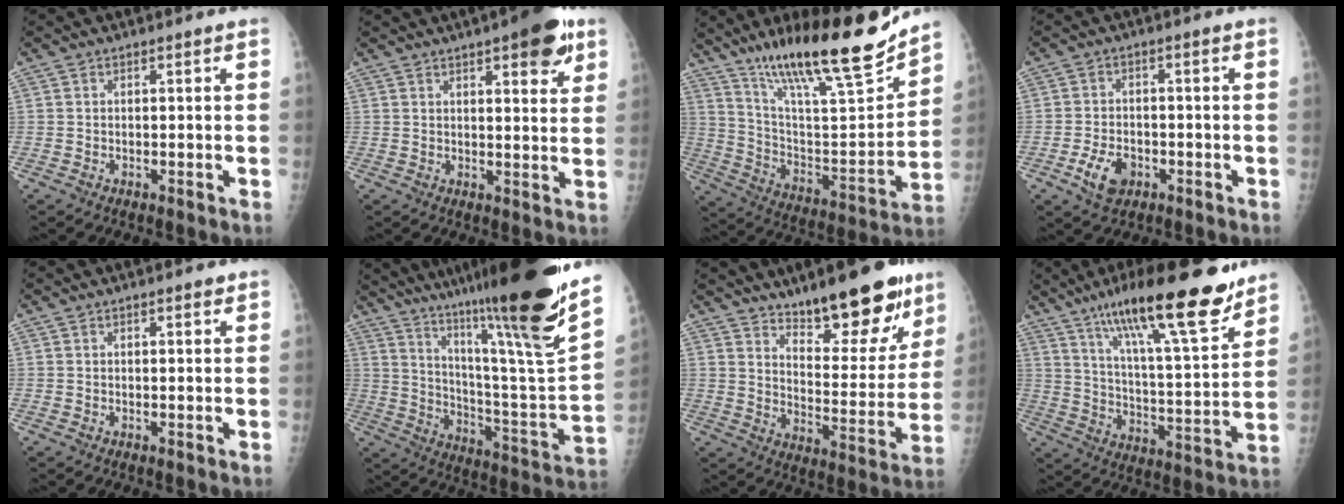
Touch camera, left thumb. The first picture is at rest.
{"total": 10.1, "force": [5.6, 3.2, 7.8], "torque": [-0.077, -0.019, 0.067]}
{"total": 25.9, "force": [18.9, 5.1, 17.0], "torque": [-0.255, -0.076, 0.321]}
{"total": 5.8, "force": [-2.7, 3.7, 3.6], "torque": [-0.062, 0.012, -0.044]}
{"total": 1.2, "force": [0.8, 0.4, 0.9], "torque": [-0.011, -0.002, 0.010]}
{"total": 34.0, "force": [23.8, 2.9, 24.1], "torque": [-0.333, -0.121, 0.360]}
{"total": 19.4, "force": [13.4, 6.6, 12.4], "torque": [-0.124, -0.087, 0.205]}
{"total": 23.8, "force": [16.3, 4.5, 16.7], "torque": [-0.249, -0.066, 0.267]}